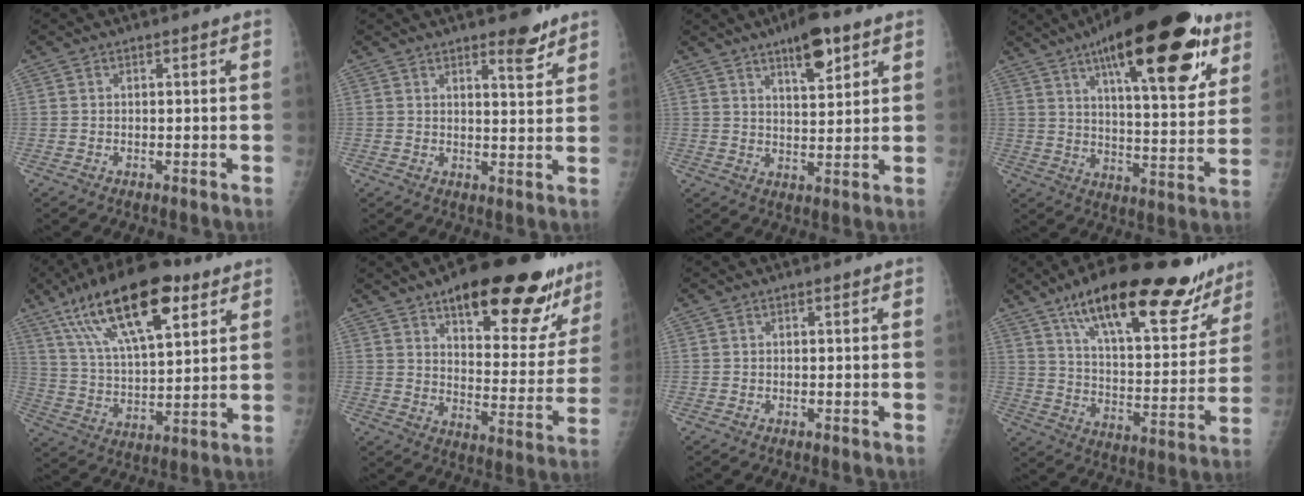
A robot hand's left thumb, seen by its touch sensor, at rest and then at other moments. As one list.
[{"total": 5.2, "force": [3.8, 1.4, 3.3], "torque": [-0.033, -0.027, 0.051]}, {"total": 8.3, "force": [5.1, 2.5, 6.1], "torque": [-0.081, -0.028, 0.080]}, {"total": 27.7, "force": [15.0, 8.8, 21.5], "torque": [-0.290, -0.035, 0.225]}, {"total": 22.2, "force": [11.9, 8.4, 16.7], "torque": [-0.270, -0.024, 0.211]}, {"total": 24.6, "force": [16.2, 8.8, 16.3], "torque": [-0.172, -0.065, 0.227]}, {"total": 0.0}, {"total": 27.3, "force": [18.7, 9.4, 17.5], "torque": [-0.221, -0.058, 0.283]}]